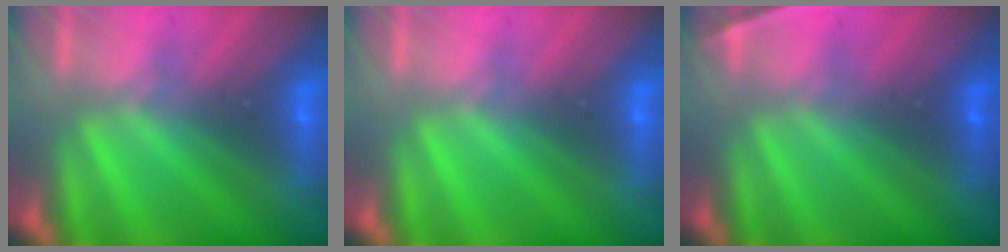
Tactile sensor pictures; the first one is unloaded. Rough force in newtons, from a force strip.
{"total": 0.0}
{"total": 2.2}